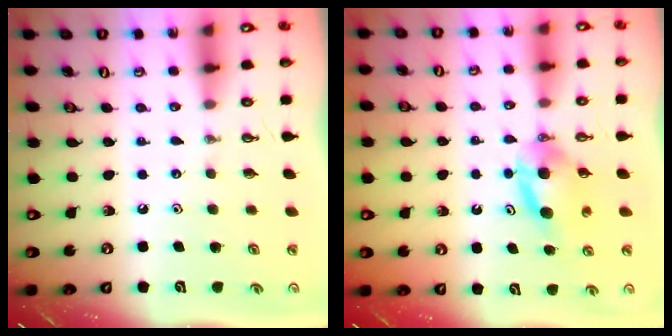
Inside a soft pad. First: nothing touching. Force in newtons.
{"total": 6.8, "press": 6.8, "slide": 0.1}